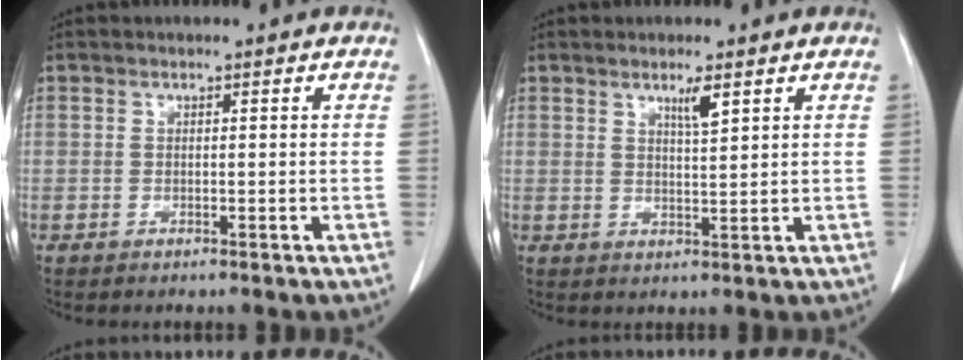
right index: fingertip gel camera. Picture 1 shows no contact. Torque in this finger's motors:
{"motor_torque": [0.15, 0.04, 0.03, 0.02]}